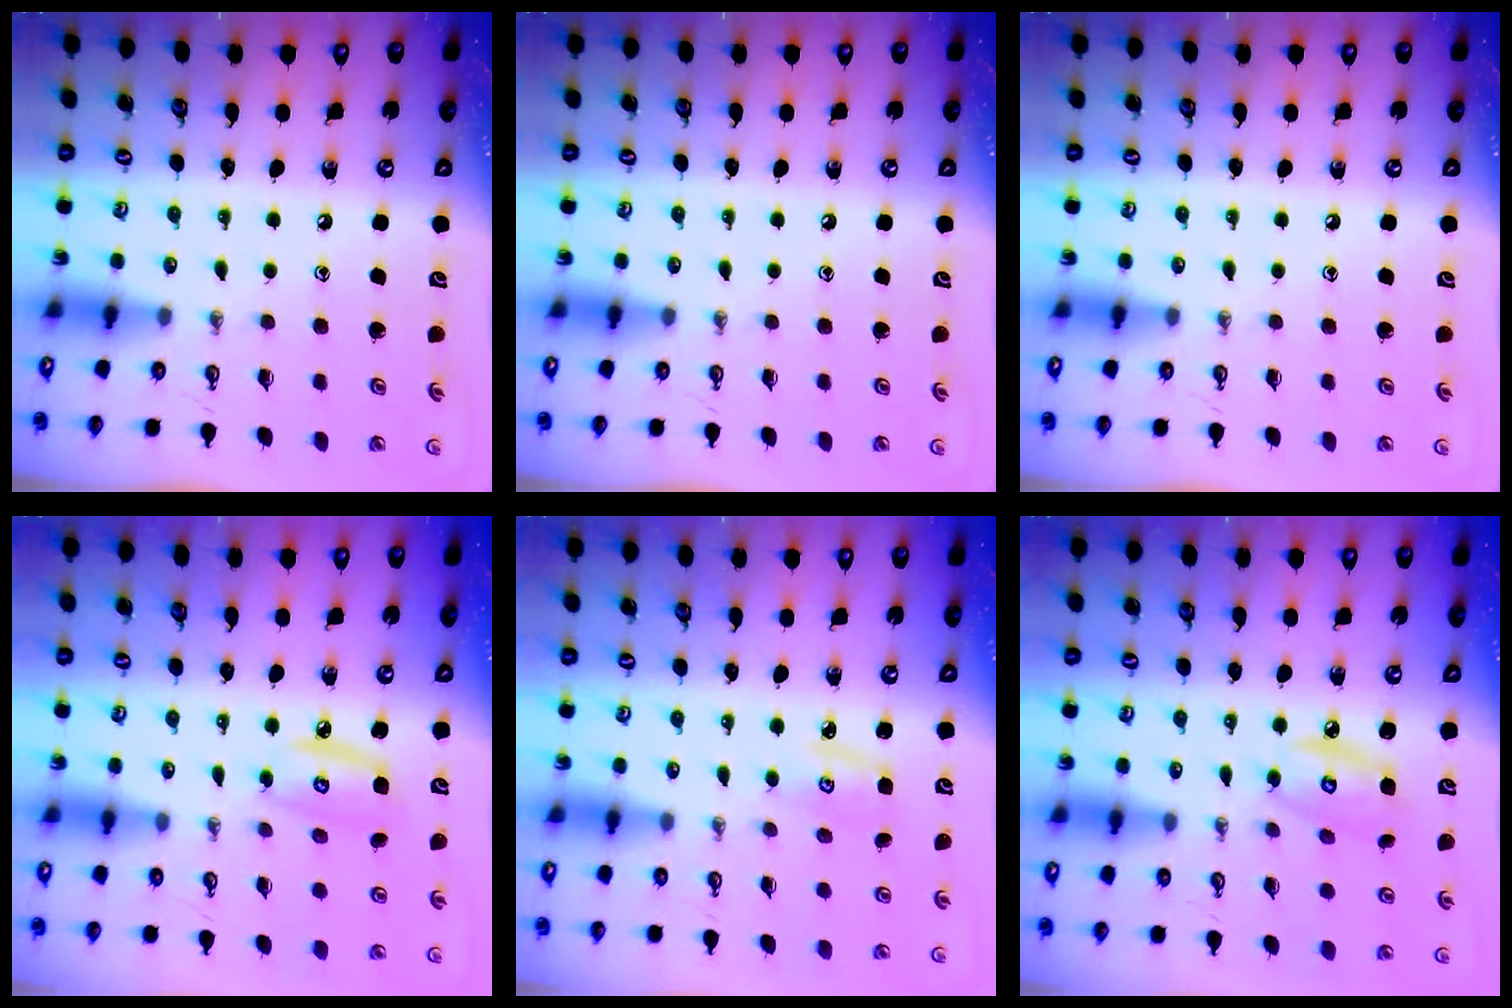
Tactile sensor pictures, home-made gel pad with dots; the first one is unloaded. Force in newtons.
{"total": 0.0}
{"total": 0.0}
{"total": 5.6, "press": 5.6, "slide": 0.3}
{"total": 3.1, "press": 3.1, "slide": 0.4}
{"total": 6.8, "press": 6.8, "slide": 0.3}